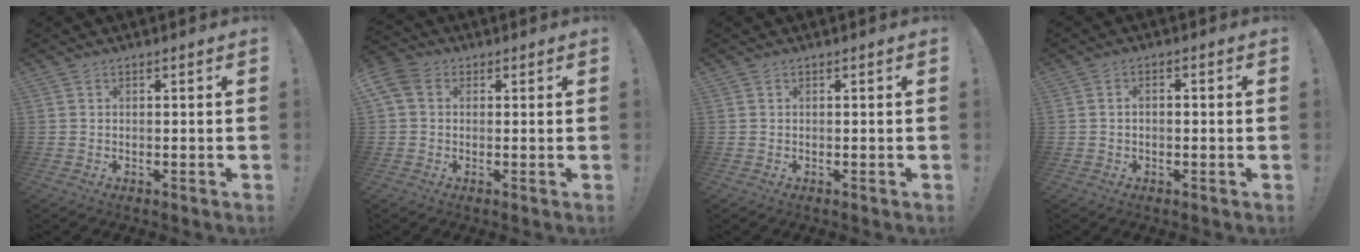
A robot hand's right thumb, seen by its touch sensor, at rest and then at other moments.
{"total": 6.5, "force": [1.8, 4.7, 4.0], "torque": [-0.091, 0.004, 0.040]}
{"total": 0.0}
{"total": 1.8, "force": [-0.8, 1.1, 1.2], "torque": [-0.028, 0.010, -0.014]}